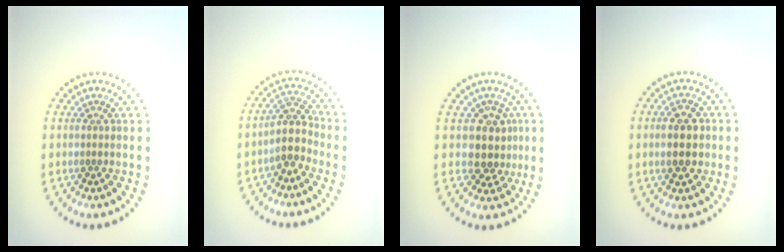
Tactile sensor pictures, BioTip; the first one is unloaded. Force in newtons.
{"total": 3.0, "press": 2.5, "slide": 1.6}
{"total": 3.3, "press": 2.7, "slide": 1.9}
{"total": 4.1, "press": 4.1, "slide": 0.3}